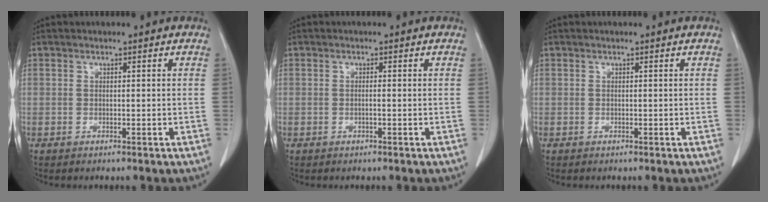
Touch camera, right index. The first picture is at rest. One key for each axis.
{"total": 0.6, "fx": -0.1, "fy": 0.0, "fz": 0.5, "tx": -0.009, "ty": 0.001, "tz": -0.002}
{"total": 0.0}